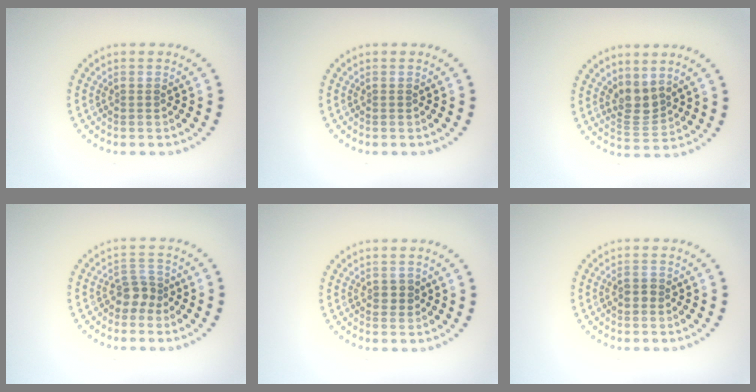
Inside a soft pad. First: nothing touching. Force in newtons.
{"total": 0.0}
{"total": 2.8, "press": 2.2, "slide": 1.6}
{"total": 2.1, "press": 1.6, "slide": 1.3}
{"total": 1.0, "press": 1.0, "slide": 0.2}
{"total": 1.2, "press": 1.1, "slide": 0.2}